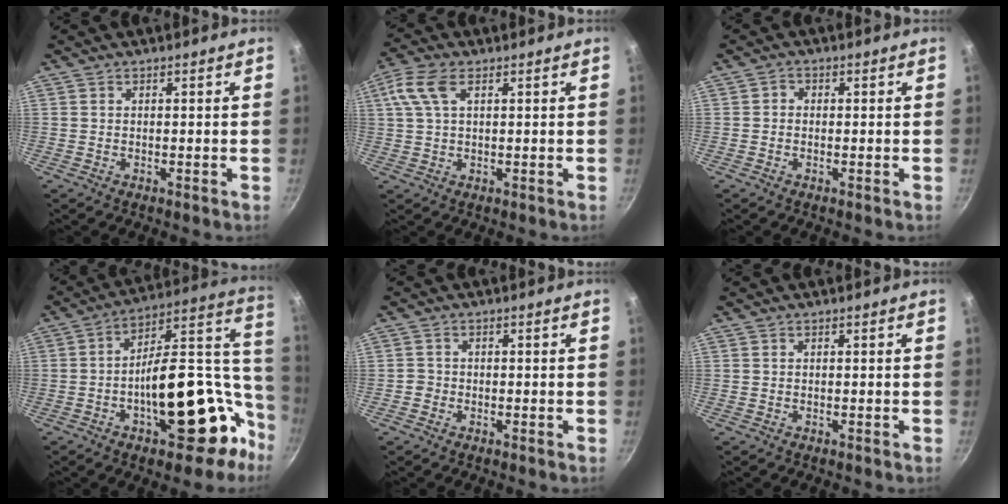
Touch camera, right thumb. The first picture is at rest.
{"total": 6.7, "force": [2.5, 3.5, 5.1], "torque": [-0.108, 0.016, 0.045]}
{"total": 1.4, "force": [-0.1, 1.2, 0.6], "torque": [-0.010, 0.006, -0.006]}
{"total": 27.0, "force": [-8.2, 14.2, 21.4], "torque": [-0.237, 0.073, -0.105]}
{"total": 1.4, "force": [-0.6, 1.2, 0.2], "torque": [0.003, 0.006, -0.013]}
{"total": 0.0}